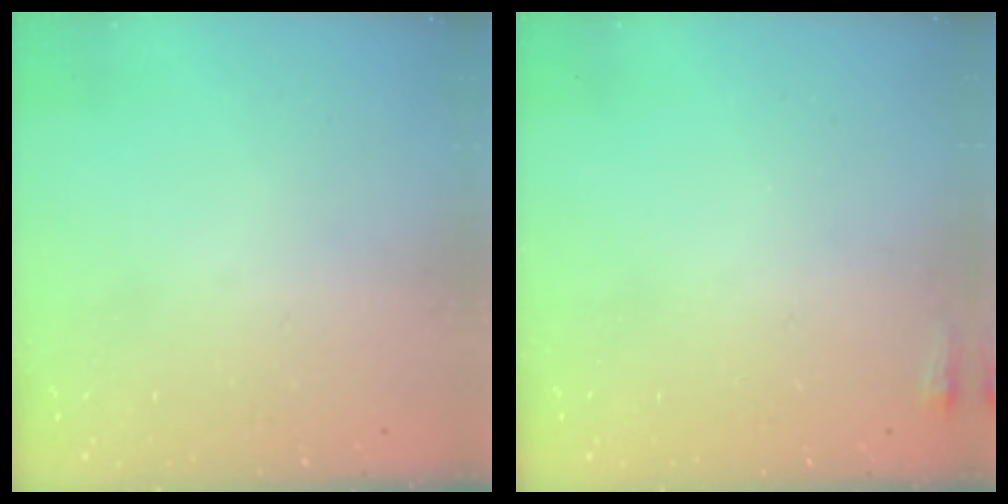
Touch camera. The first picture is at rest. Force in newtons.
{"total": 2.9, "press": 2.6, "slide": 1.1}